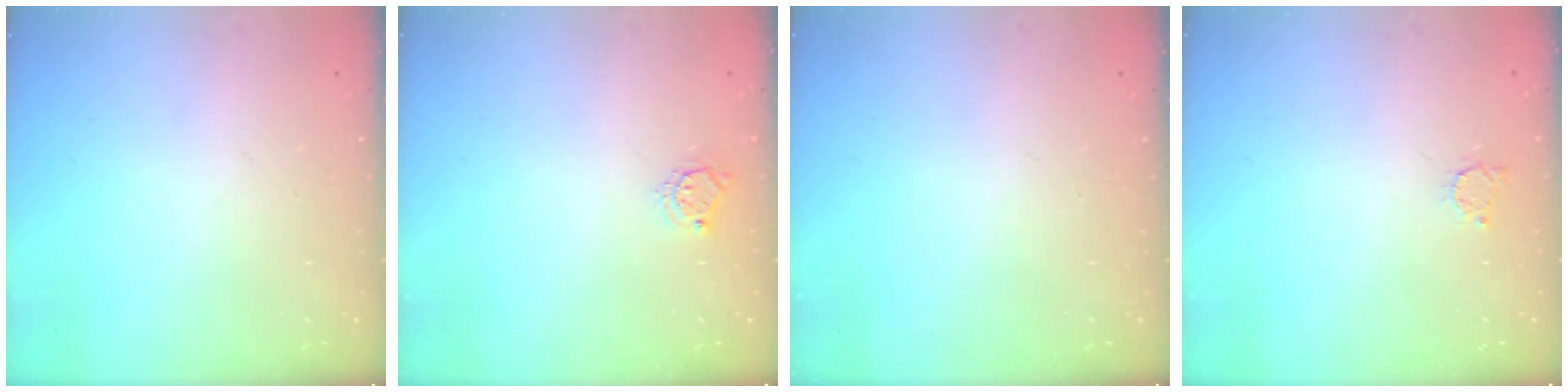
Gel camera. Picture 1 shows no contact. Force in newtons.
{"total": 4.8, "press": 4.8, "slide": 0.4}
{"total": 0.0}
{"total": 2.4, "press": 2.4, "slide": 0.3}